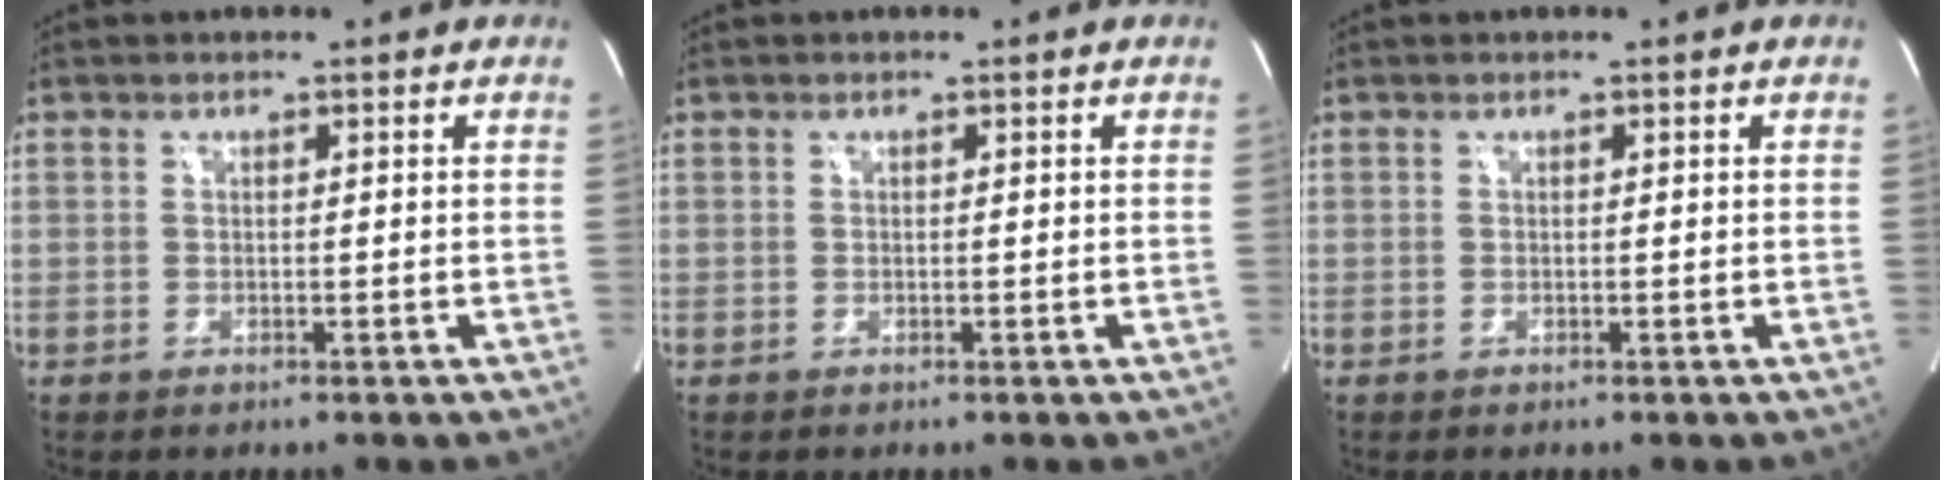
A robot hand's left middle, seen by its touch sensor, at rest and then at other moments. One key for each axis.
{"total": 0.0}
{"total": 0.0}